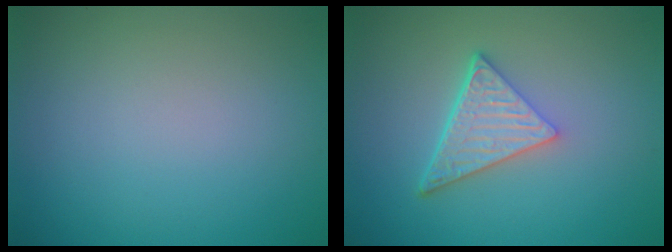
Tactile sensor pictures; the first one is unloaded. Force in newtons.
{"total": 4.7, "press": 3.4, "slide": 3.3}